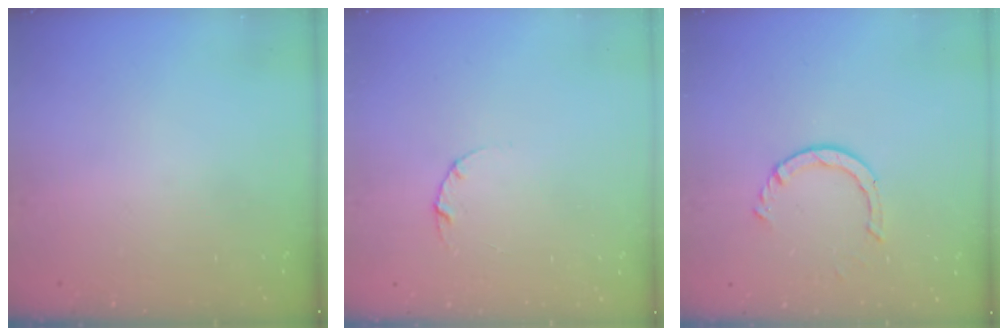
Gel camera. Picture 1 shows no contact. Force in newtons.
{"total": 3.0, "press": 3.0, "slide": 0.4}
{"total": 3.2, "press": 3.2, "slide": 0.3}